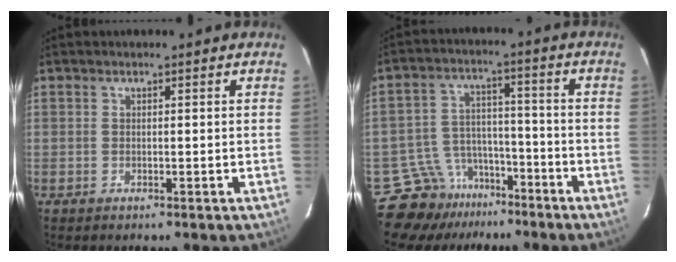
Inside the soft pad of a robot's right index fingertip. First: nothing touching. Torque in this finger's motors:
{"motor_torque": [-0.28, -0.16, -0.86, -0.21]}